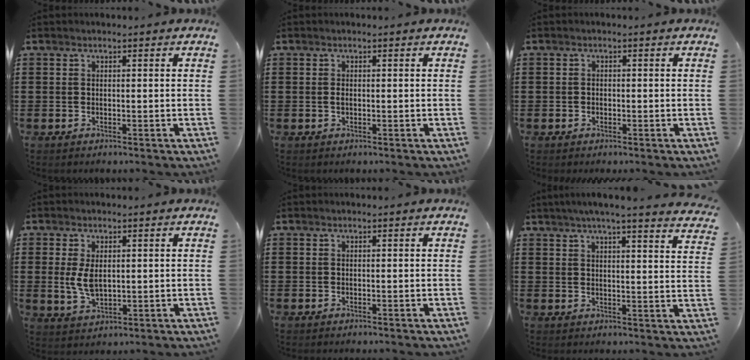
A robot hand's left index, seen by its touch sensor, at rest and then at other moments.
{"total": 0.7, "force": [-0.1, 0.4, 0.6], "torque": [-0.015, -0.002, -0.002]}
{"total": 0.7, "force": [-0.5, 0.5, 0.1], "torque": [-0.006, 0.000, -0.010]}
{"total": 4.9, "force": [0.6, 2.7, 4.0], "torque": [-0.105, -0.002, 0.004]}
{"total": 0.0}
{"total": 4.6, "force": [4.2, -0.5, 1.8], "torque": [-0.052, -0.016, 0.072]}